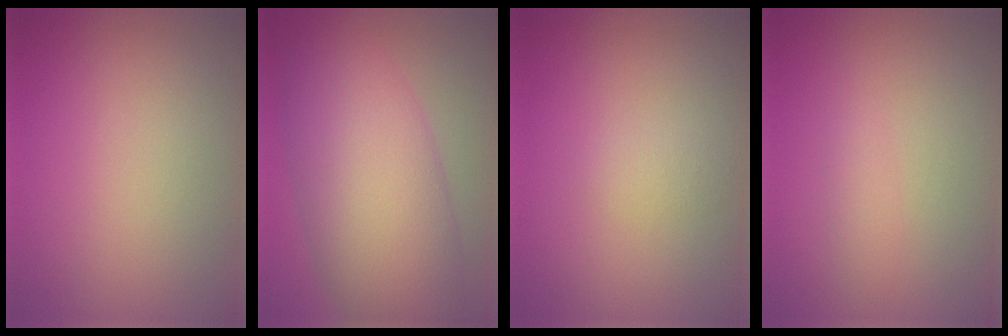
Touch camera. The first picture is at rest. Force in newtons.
{"total": 10.4, "press": 10.4, "slide": 0.3}
{"total": 1.1, "press": 1.1, "slide": 0.0}
{"total": 1.0, "press": 1.0, "slide": 0.1}